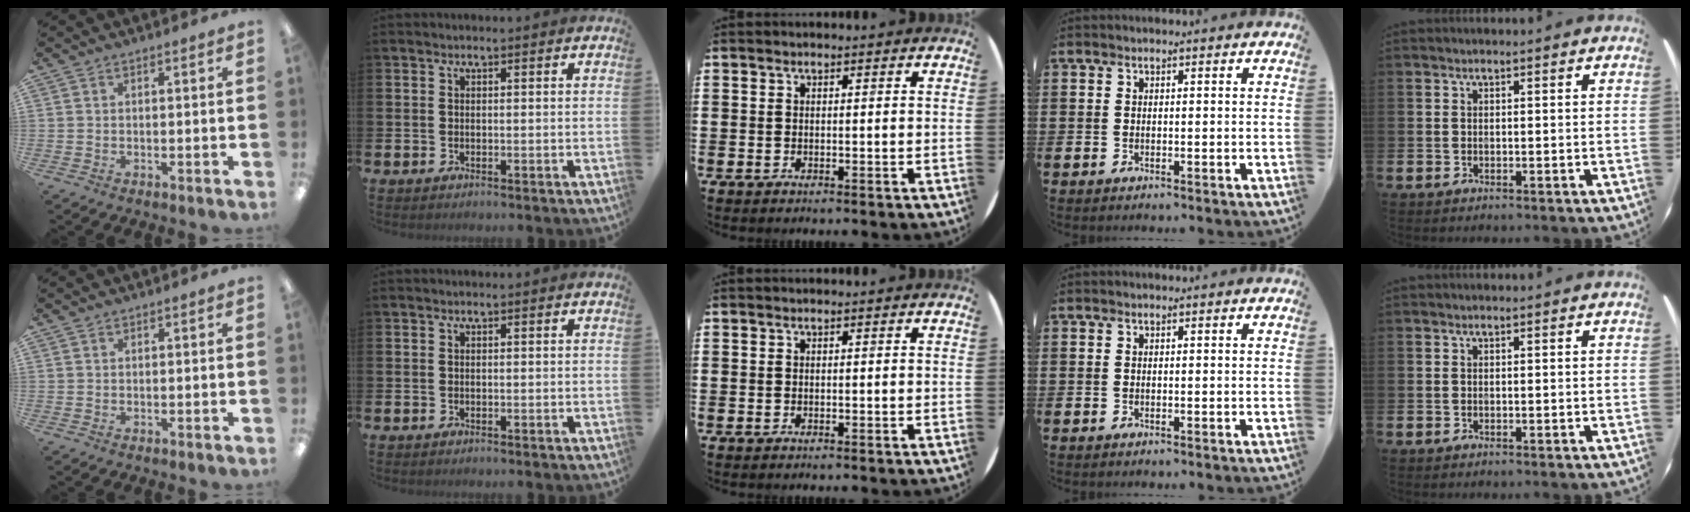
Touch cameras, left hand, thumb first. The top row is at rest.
{}